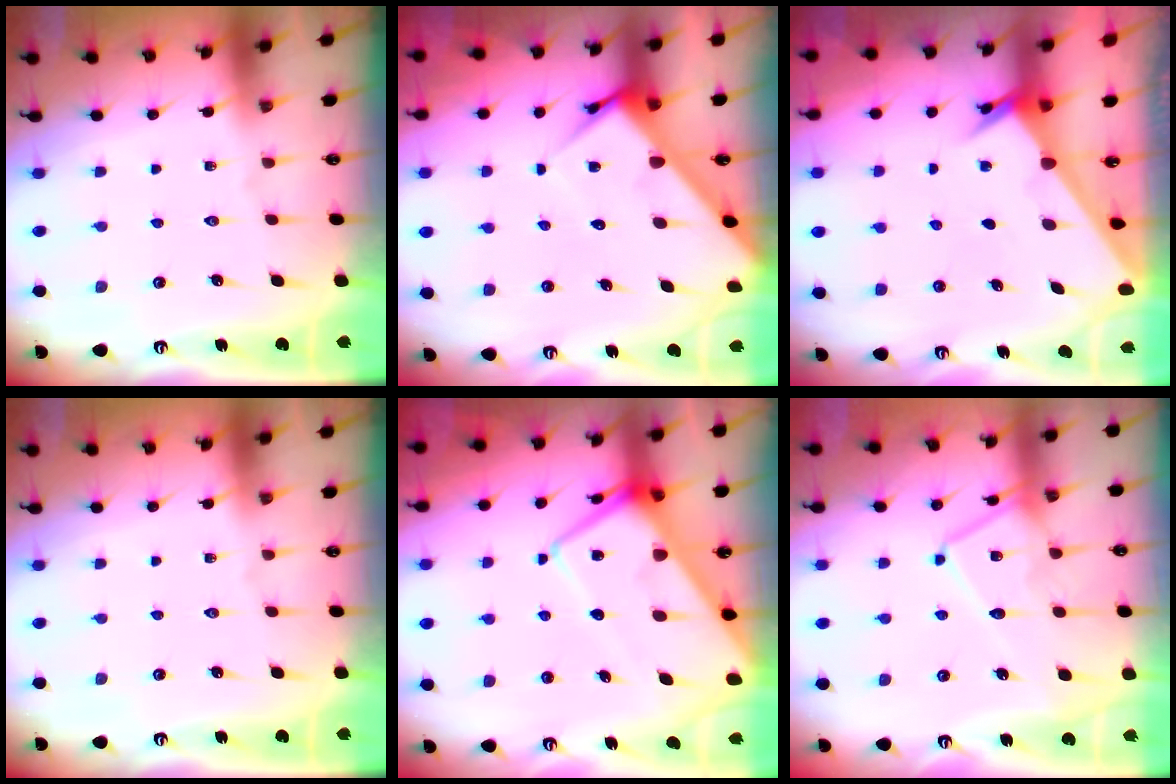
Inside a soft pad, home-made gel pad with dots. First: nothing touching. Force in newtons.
{"total": 6.7, "press": 6.7, "slide": 0.6}
{"total": 2.5, "press": 2.5, "slide": 0.2}
{"total": 0.0}
{"total": 13.9, "press": 13.9, "slide": 1.3}
{"total": 14.3, "press": 14.3, "slide": 1.3}